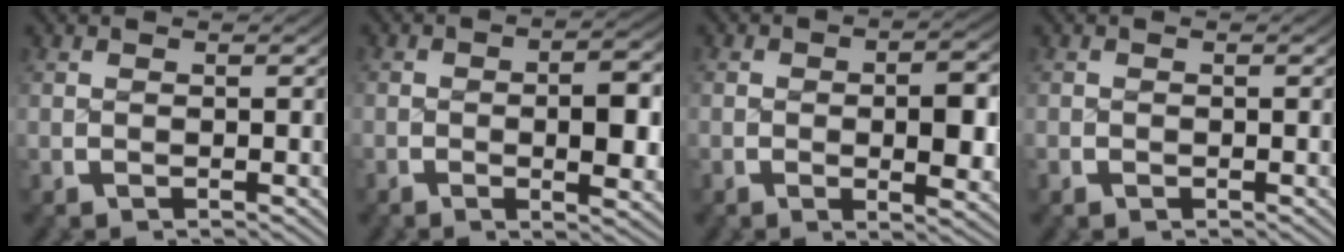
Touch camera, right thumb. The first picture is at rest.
{"total": 5.0, "force": [-0.3, 1.6, 4.7], "torque": [-0.065, -0.003, -0.006]}
{"total": 4.3, "force": [-0.1, 1.7, 4.0], "torque": [-0.058, -0.007, 0.000]}
{"total": 0.5, "force": [-0.3, 0.4, 0.2], "torque": [-0.006, -0.001, -0.006]}